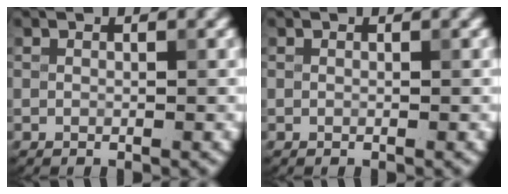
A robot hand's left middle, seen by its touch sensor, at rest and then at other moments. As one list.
[{"total": 0.0}]